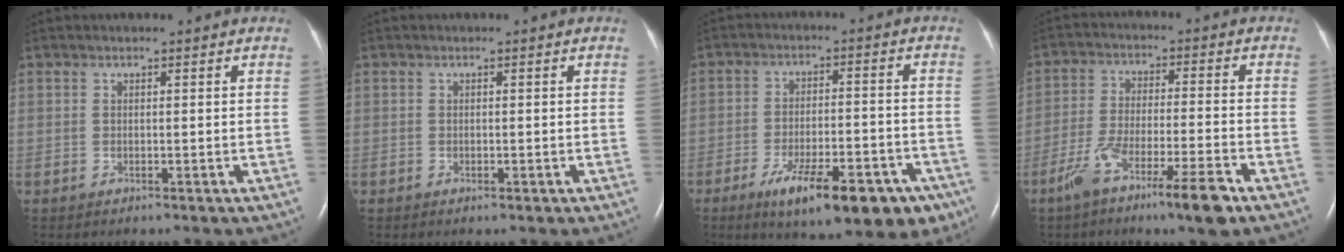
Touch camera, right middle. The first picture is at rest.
{"total": 0.6, "force": [-0.2, 0.3, 0.4], "torque": [-0.008, 0.000, -0.001]}
{"total": 16.4, "force": [-9.9, 5.3, 12.0], "torque": [-0.126, 0.001, -0.140]}
{"total": 10.7, "force": [-6.7, 0.6, 8.3], "torque": [-0.154, -0.016, -0.118]}